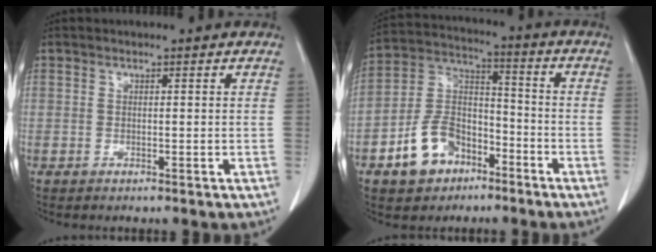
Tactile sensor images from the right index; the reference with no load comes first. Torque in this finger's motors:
{"motor_torque": [-0.16, 0.01, -0.27, -0.13]}